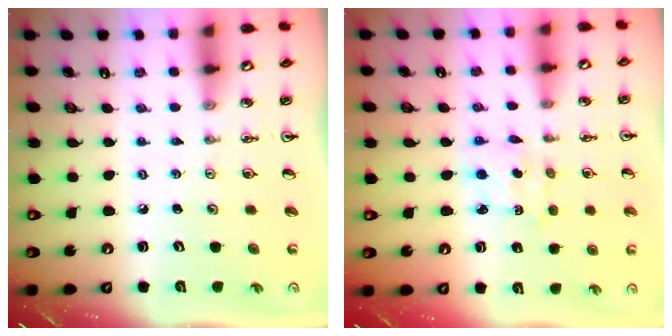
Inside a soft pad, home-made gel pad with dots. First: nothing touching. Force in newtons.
{"total": 2.3, "press": 2.3, "slide": 0.2}